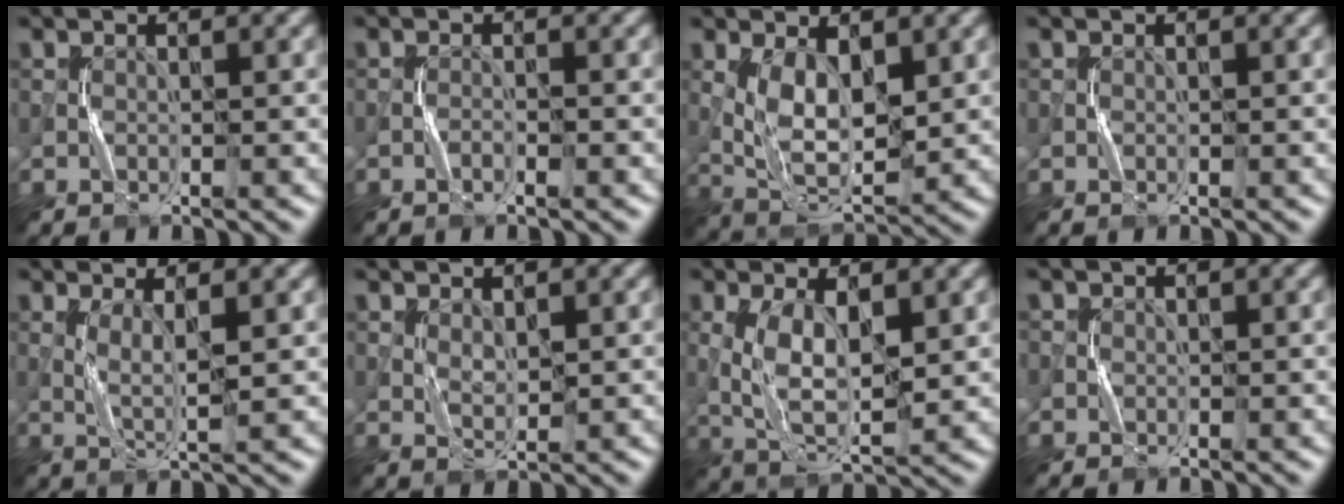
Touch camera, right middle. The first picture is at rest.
{"total": 0.8, "force": [-0.5, 0.0, 0.6], "torque": [-0.010, 0.003, -0.011]}
{"total": 5.7, "force": [1.2, 2.7, 4.9], "torque": [-0.099, -0.008, 0.028]}
{"total": 0.0}
{"total": 2.6, "force": [0.7, 0.3, 2.5], "torque": [-0.056, -0.003, 0.016]}
{"total": 1.7, "force": [0.7, 0.7, 1.3], "torque": [-0.026, -0.002, 0.019]}
{"total": 5.8, "force": [0.8, 2.3, 5.3], "torque": [-0.109, -0.003, 0.018]}
{"total": 0.9, "force": [0.0, 0.9, 0.0], "torque": [0.010, -0.001, -0.005]}